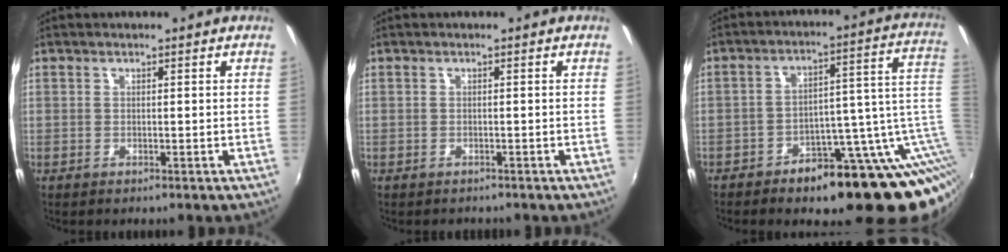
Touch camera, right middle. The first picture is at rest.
{"total": 1.0, "force": [-0.8, 0.5, 0.0], "torque": [-0.006, -0.002, -0.012]}
{"total": 18.5, "force": [-10.7, 7.7, 12.9], "torque": [-0.132, 0.016, -0.147]}